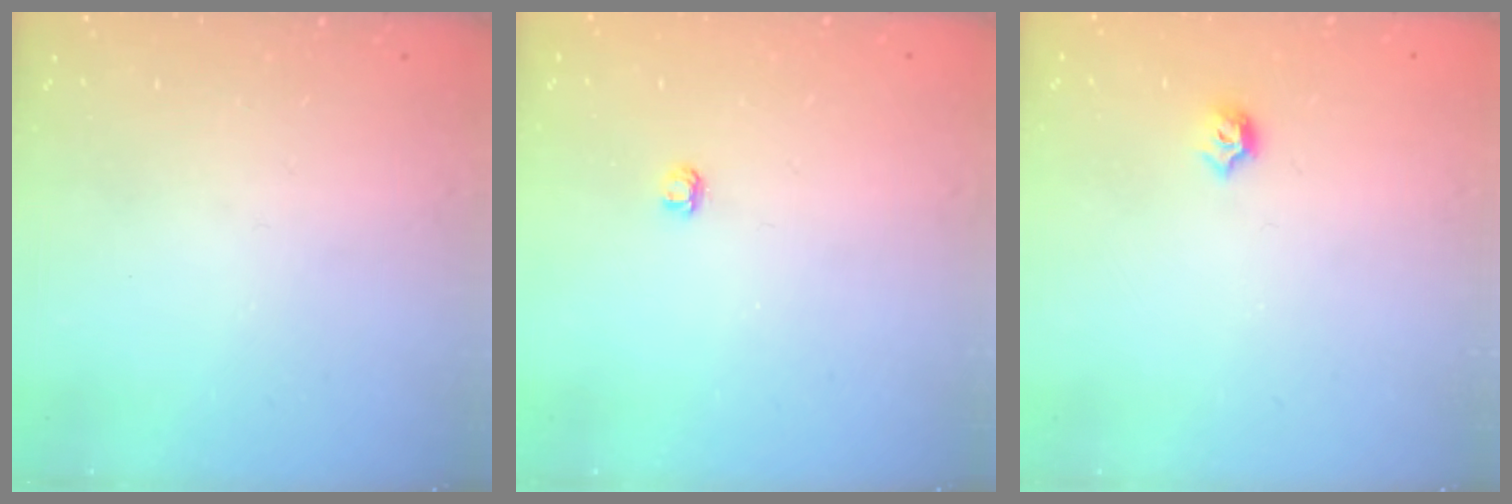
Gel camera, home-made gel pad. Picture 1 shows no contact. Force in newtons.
{"total": 2.8, "press": 2.8, "slide": 0.3}
{"total": 4.9, "press": 4.8, "slide": 0.9}